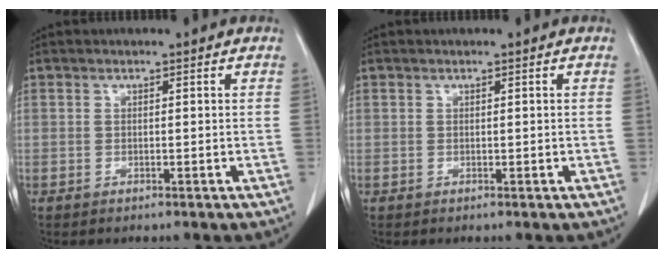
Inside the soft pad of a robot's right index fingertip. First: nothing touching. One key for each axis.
{"total": 0.0}